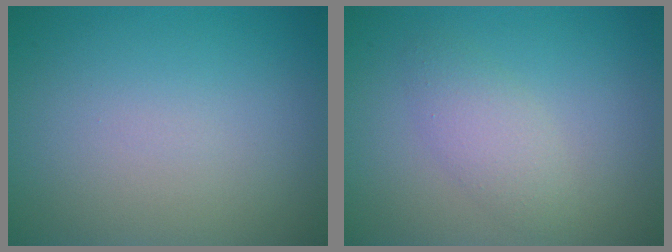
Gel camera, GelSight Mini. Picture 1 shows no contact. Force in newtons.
{"total": 2.2, "press": 2.2, "slide": 0.2}